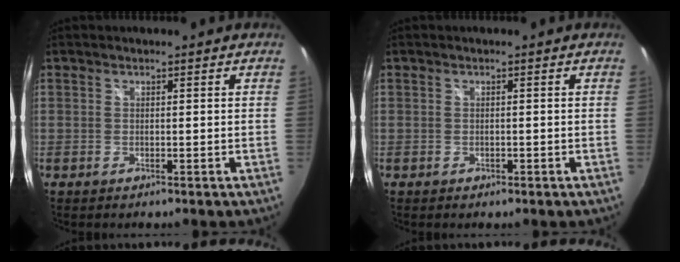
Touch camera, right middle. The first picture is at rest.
{"total": 1.0, "force": [-0.5, 0.7, 0.4], "torque": [-0.007, -0.003, -0.008]}